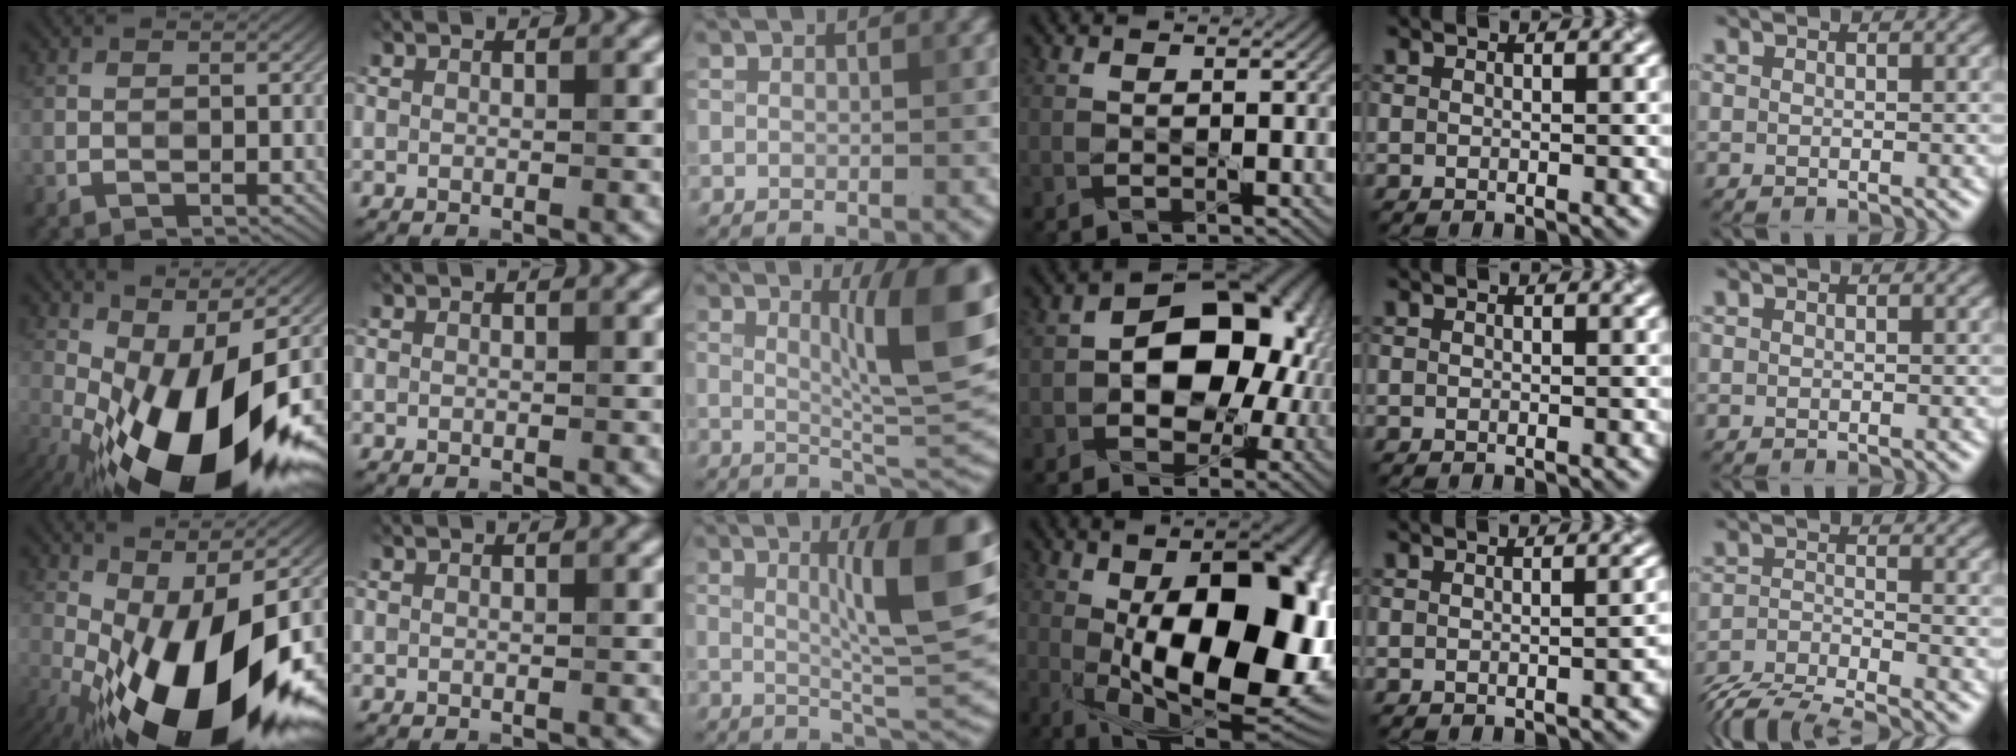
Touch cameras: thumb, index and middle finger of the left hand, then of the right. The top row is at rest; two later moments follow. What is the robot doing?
{"motion": "assemble", "object": "connector and pipe"}